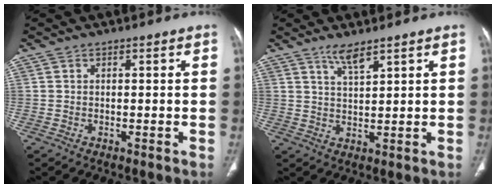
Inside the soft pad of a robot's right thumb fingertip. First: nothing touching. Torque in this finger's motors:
{"motor_torque": [0.37, 0.37, 0.24, -0.12, 0.00]}